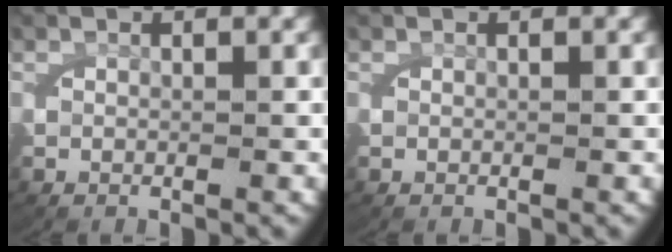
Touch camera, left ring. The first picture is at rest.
{"total": 0.0}